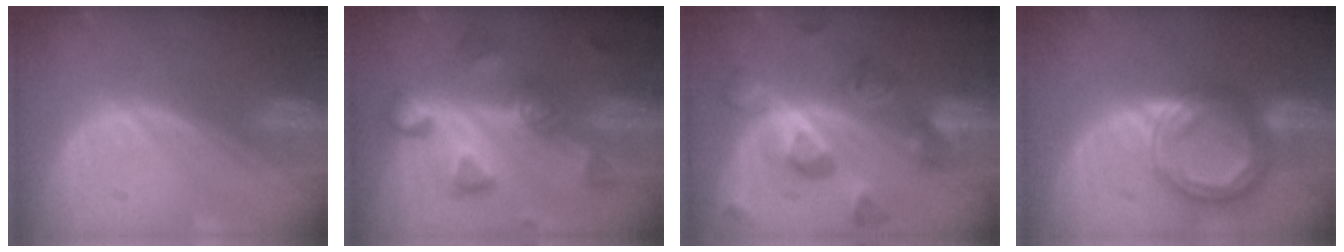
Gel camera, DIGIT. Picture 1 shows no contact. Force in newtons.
{"total": 8.2, "press": 8.0, "slide": 1.9}
{"total": 9.4, "press": 9.4, "slide": 0.6}
{"total": 8.4, "press": 8.4, "slide": 0.7}